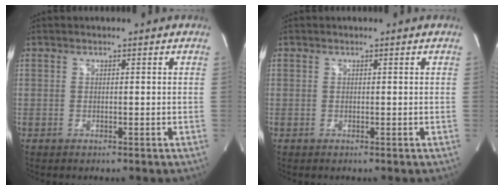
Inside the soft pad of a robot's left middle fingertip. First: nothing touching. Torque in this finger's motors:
{"motor_torque": [-0.04, -0.02, 0.07, 0.01]}